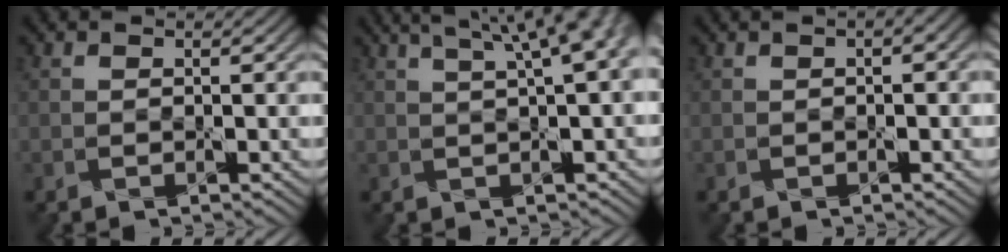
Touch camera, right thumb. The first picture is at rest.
{"total": 10.5, "force": [4.7, 3.3, 8.8], "torque": [-0.093, 0.050, 0.041]}
{"total": 1.9, "force": [0.5, 0.6, 1.7], "torque": [-0.030, 0.003, 0.006]}